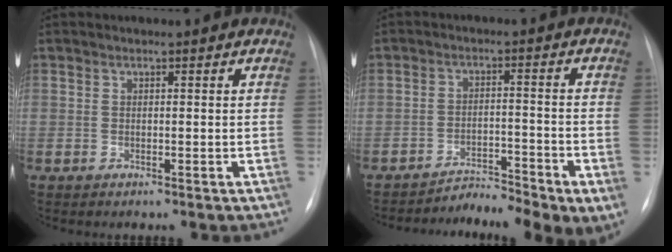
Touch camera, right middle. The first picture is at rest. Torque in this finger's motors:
{"motor_torque": [1.09, -1.05, 0.46, 0.04]}